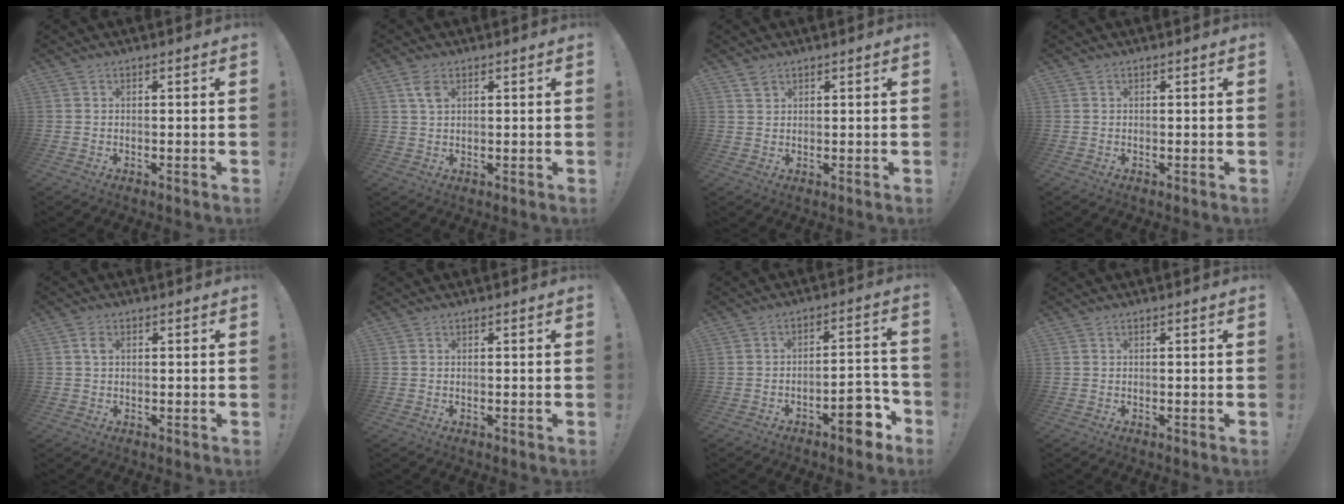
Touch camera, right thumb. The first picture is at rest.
{"total": 3.8, "force": [1.8, 2.1, 2.7], "torque": [-0.048, 0.000, 0.033]}
{"total": 2.1, "force": [1.6, 1.3, 0.4], "torque": [0.007, -0.012, 0.028]}
{"total": 0.0}
{"total": 2.2, "force": [0.3, 1.7, 1.4], "torque": [-0.019, 0.004, 0.003]}
{"total": 0.0}
{"total": 10.4, "force": [-6.2, 3.8, 7.4], "torque": [-0.080, 0.038, -0.101]}
{"total": 0.0}